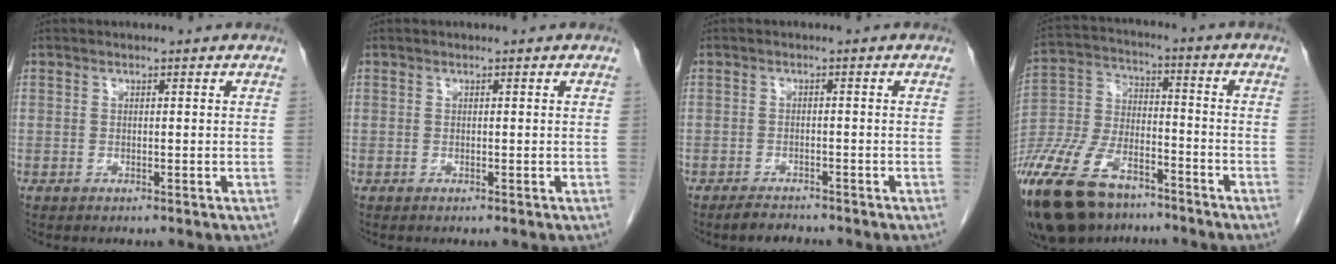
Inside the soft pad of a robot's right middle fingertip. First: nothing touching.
{"total": 0.0}
{"total": 2.4, "force": [-2.2, 0.6, 0.7], "torque": [-0.020, -0.004, -0.033]}
{"total": 22.0, "force": [-15.7, 9.5, 12.1], "torque": [-0.326, -0.029, -0.284]}